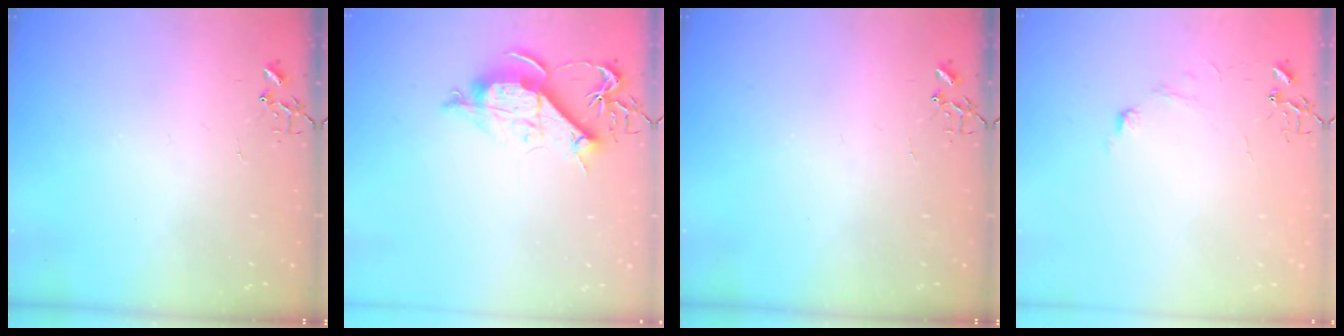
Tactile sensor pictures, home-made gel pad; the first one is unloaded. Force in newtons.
{"total": 10.3, "press": 10.2, "slide": 0.8}
{"total": 0.0}
{"total": 6.6, "press": 6.5, "slide": 0.7}